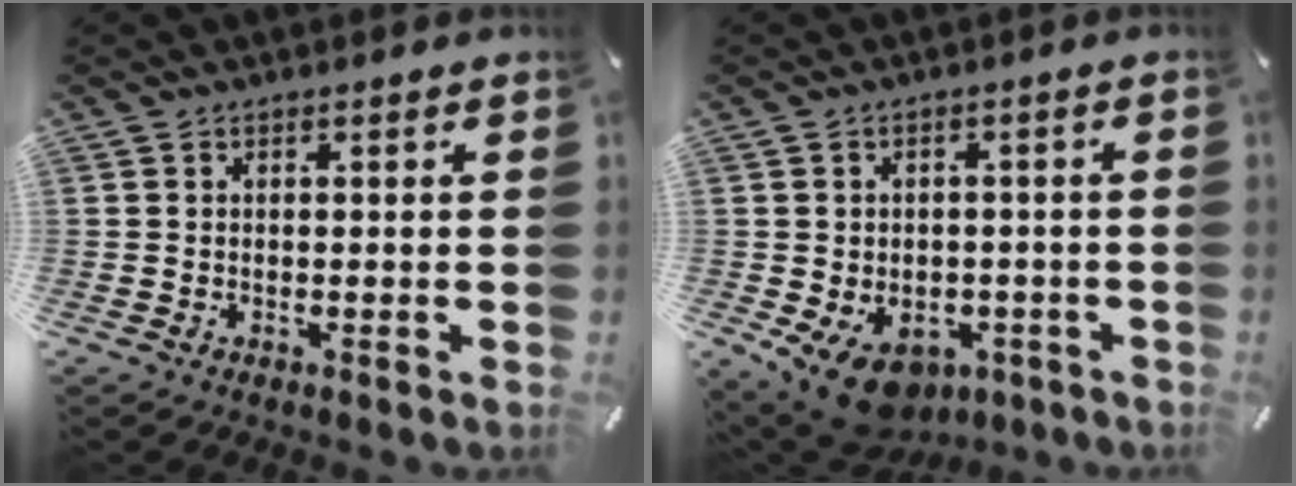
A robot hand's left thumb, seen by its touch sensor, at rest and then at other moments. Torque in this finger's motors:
{"motor_torque": [1.47, 2.18, 0.96, 0.50, 0.15]}